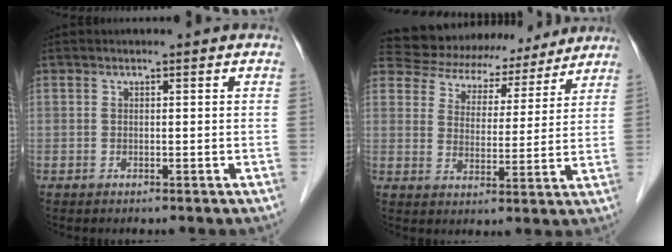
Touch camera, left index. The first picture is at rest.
{"total": 15.2, "force": [13.9, 5.9, 1.9], "torque": [-0.028, 0.019, 0.191]}